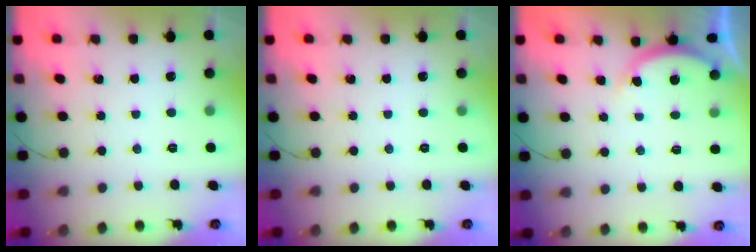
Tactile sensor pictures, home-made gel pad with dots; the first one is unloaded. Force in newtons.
{"total": 0.0}
{"total": 4.0, "press": 4.0, "slide": 0.6}